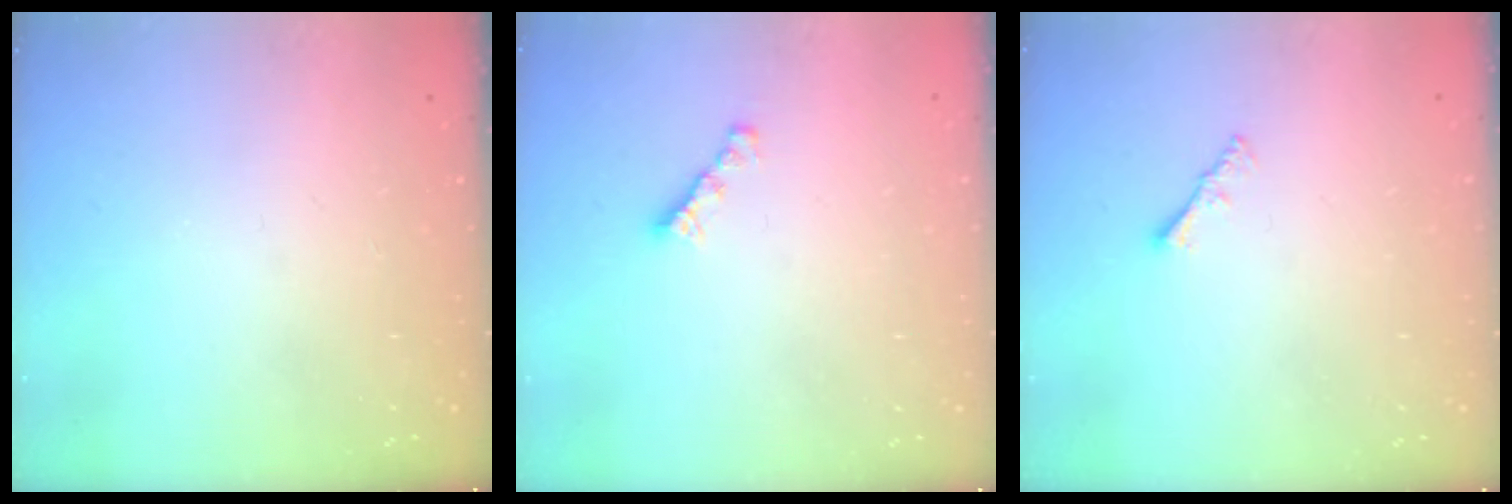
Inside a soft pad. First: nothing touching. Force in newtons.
{"total": 3.0, "press": 3.0, "slide": 0.1}
{"total": 1.6, "press": 1.5, "slide": 0.5}